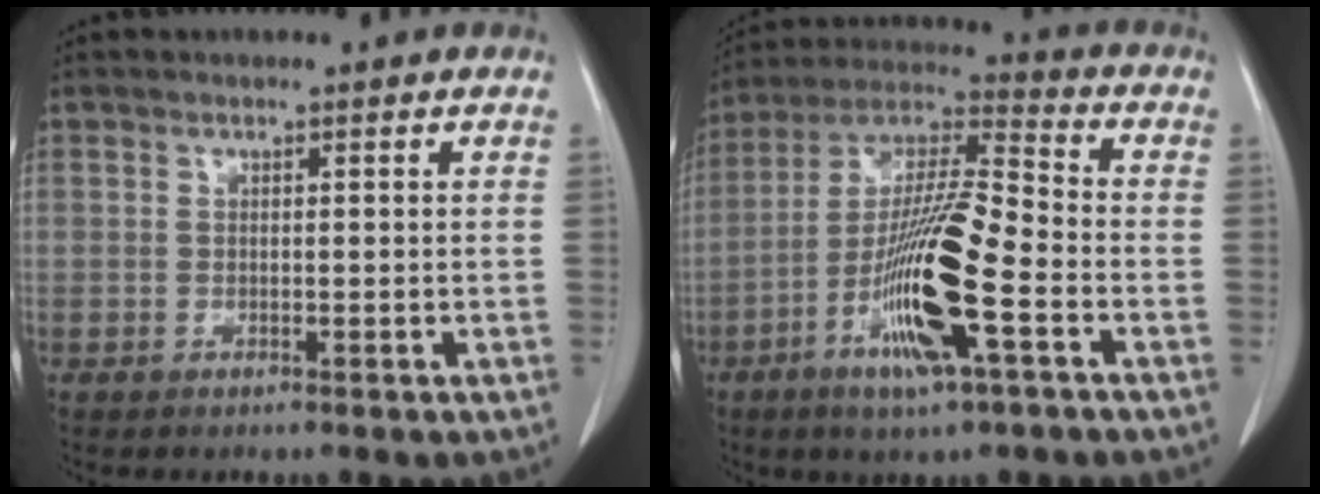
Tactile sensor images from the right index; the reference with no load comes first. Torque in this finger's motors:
{"motor_torque": [2.14, 0.00, 0.46, 0.21]}